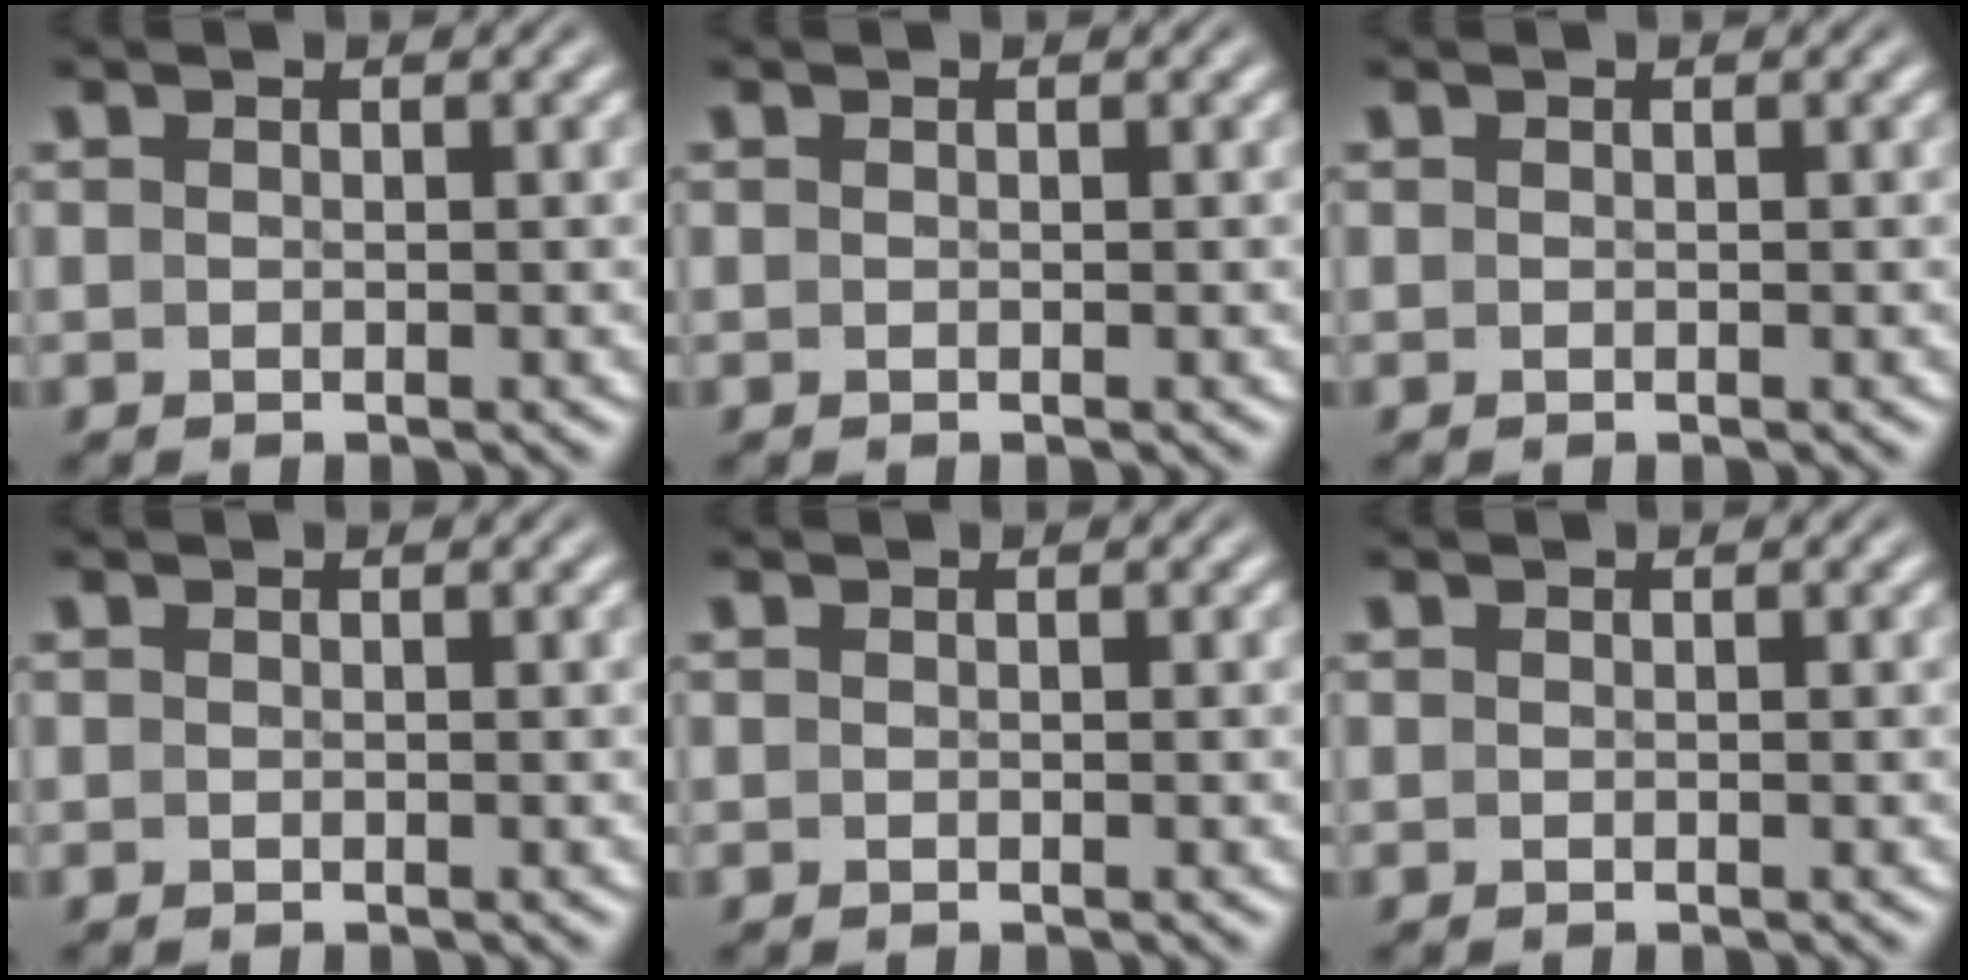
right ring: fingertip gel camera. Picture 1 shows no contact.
{"total": 0.0}
{"total": 0.0}
{"total": 0.0}
{"total": 0.0}
{"total": 0.0}